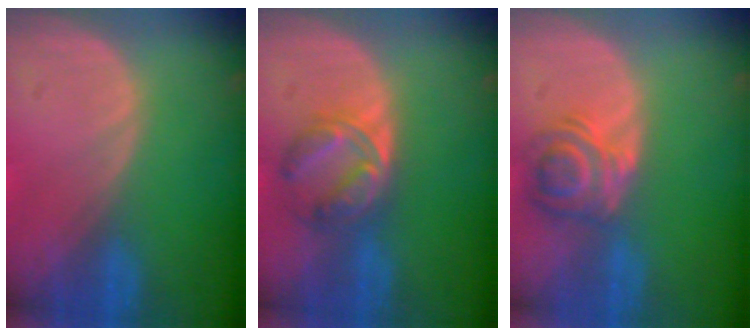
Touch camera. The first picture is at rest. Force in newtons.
{"total": 5.8, "press": 5.5, "slide": 1.7}
{"total": 5.6, "press": 5.2, "slide": 2.2}